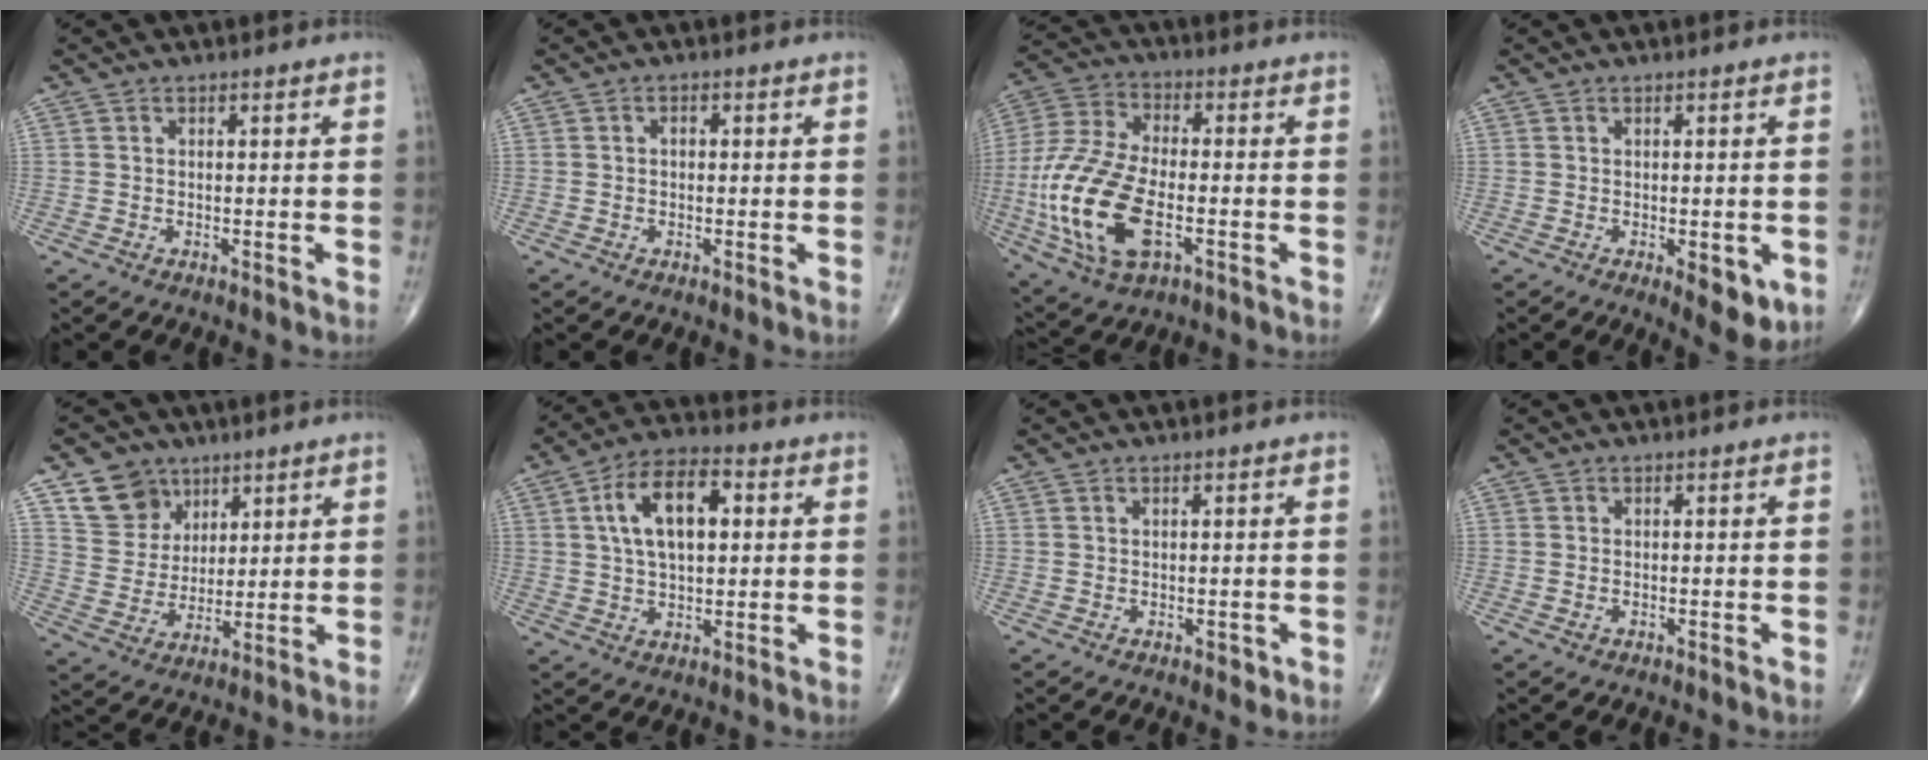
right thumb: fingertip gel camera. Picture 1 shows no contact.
{"total": 1.0, "force": [0.0, 0.7, 0.8], "torque": [-0.005, 0.005, -0.004]}
{"total": 19.6, "force": [-4.7, 9.8, 16.3], "torque": [-0.359, 0.008, -0.083]}
{"total": 6.1, "force": [-1.8, 2.6, 5.3], "torque": [-0.052, -0.011, -0.016]}
{"total": 8.7, "force": [5.8, 6.0, 2.6], "torque": [-0.026, -0.031, 0.122]}
{"total": 12.3, "force": [2.8, 6.4, 10.2], "torque": [-0.167, 0.015, 0.042]}
{"total": 1.1, "force": [-0.2, 0.7, 0.8], "torque": [-0.008, -0.002, 0.000]}
{"total": 0.6, "force": [-0.2, 0.4, 0.3], "torque": [-0.009, 0.002, -0.001]}